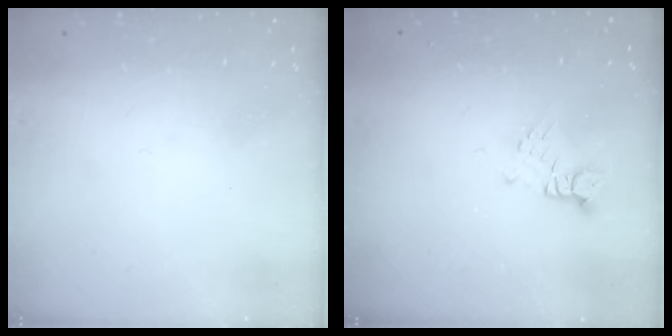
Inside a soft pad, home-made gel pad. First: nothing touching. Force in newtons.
{"total": 2.8, "press": 2.8, "slide": 0.3}